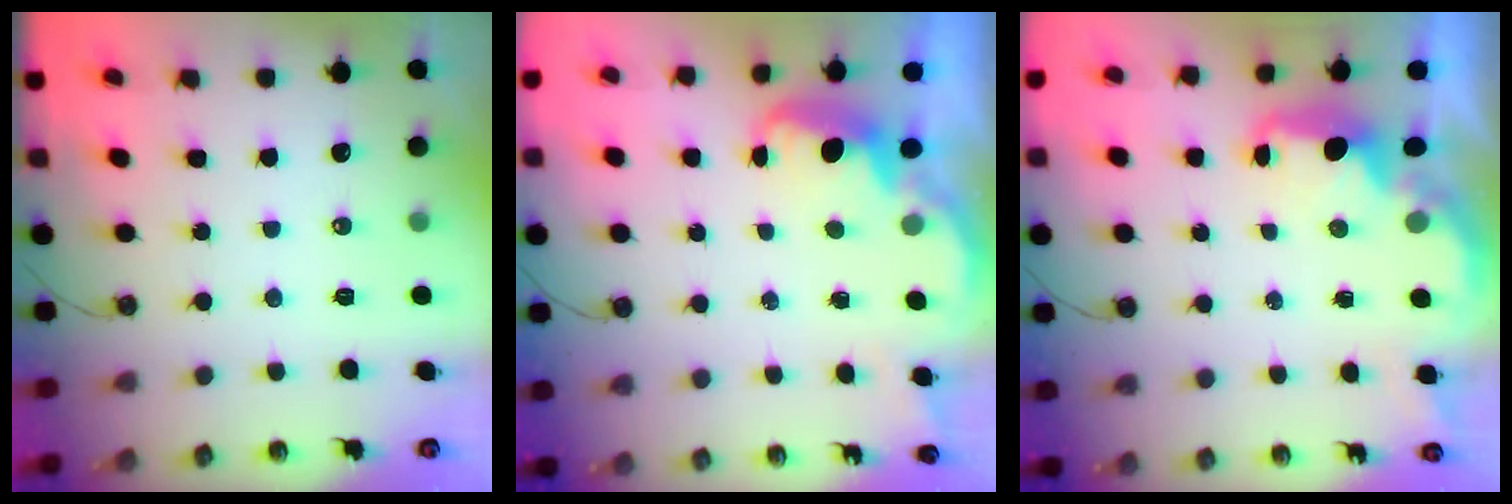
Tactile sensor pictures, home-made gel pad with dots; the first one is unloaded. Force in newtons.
{"total": 2.7, "press": 2.6, "slide": 0.6}
{"total": 3.0, "press": 2.9, "slide": 0.6}